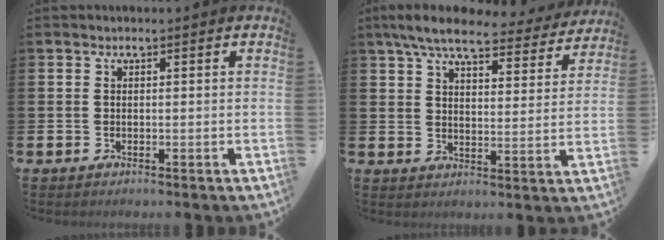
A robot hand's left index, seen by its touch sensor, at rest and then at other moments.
{"total": 7.5, "force": [6.7, 1.5, 3.1], "torque": [-0.070, -0.034, 0.116]}